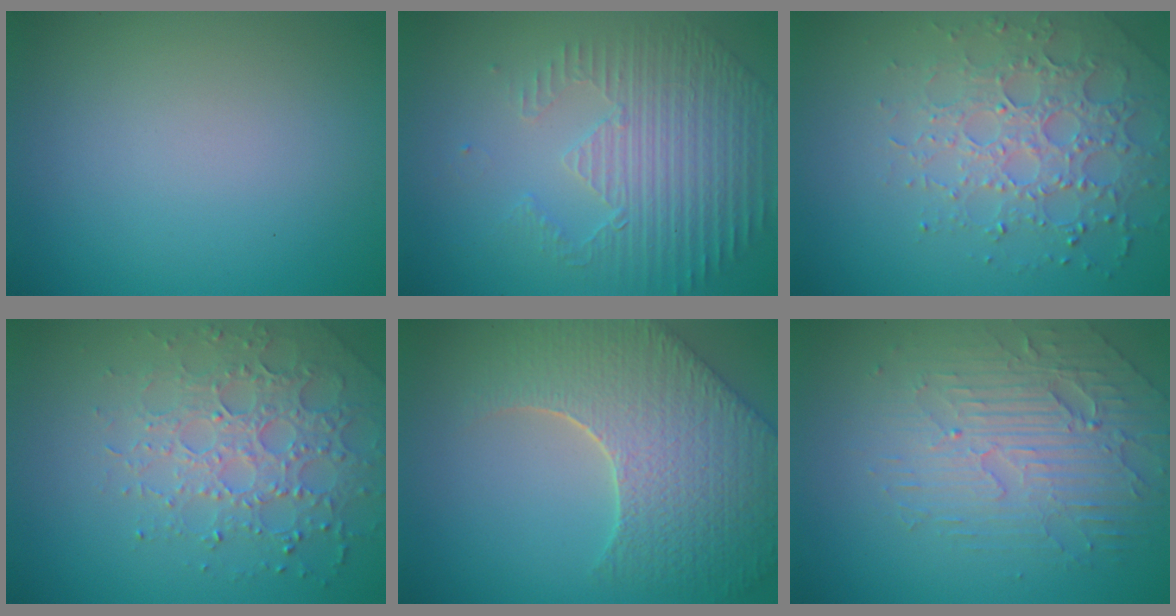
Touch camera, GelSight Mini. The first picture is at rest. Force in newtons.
{"total": 4.8, "press": 3.5, "slide": 3.3}
{"total": 3.9, "press": 3.9, "slide": 0.6}
{"total": 3.9, "press": 3.9, "slide": 0.6}
{"total": 8.8, "press": 6.3, "slide": 6.2}
{"total": 4.5, "press": 3.9, "slide": 2.3}